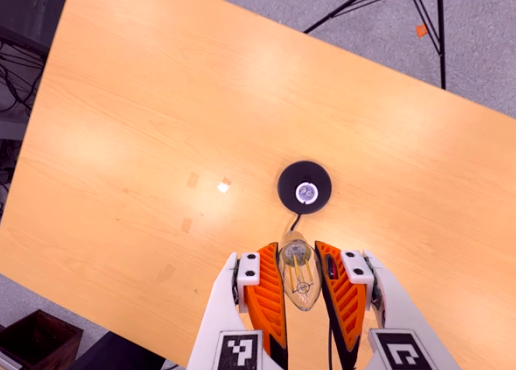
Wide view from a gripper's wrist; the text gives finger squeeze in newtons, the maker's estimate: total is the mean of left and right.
{"total": 20.2, "left": 22.8, "right": 17.6}